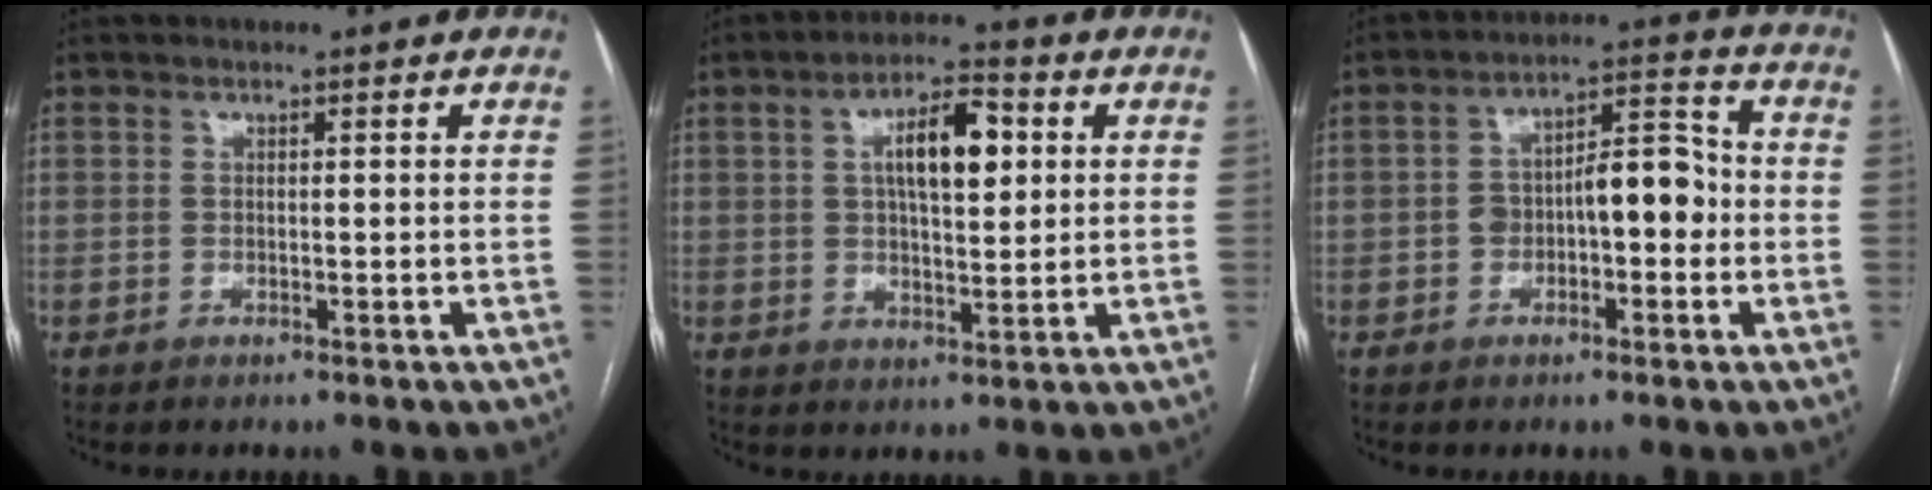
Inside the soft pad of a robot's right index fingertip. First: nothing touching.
{"total": 8.9, "force": [2.3, 3.1, 8.0], "torque": [-0.138, 0.017, 0.038]}
{"total": 8.6, "force": [-1.1, 3.7, 7.7], "torque": [-0.125, 0.038, -0.016]}